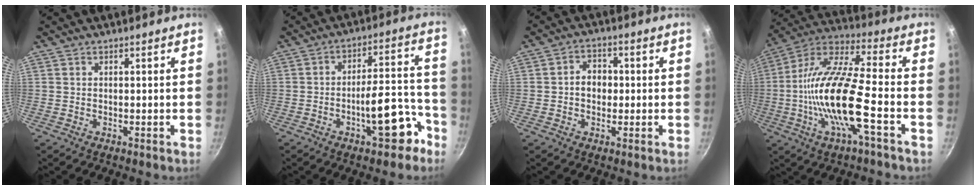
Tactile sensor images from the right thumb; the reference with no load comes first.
{"total": 12.4, "force": [-6.2, 4.8, 9.6], "torque": [-0.097, 0.068, -0.080]}
{"total": 5.1, "force": [-0.2, 4.1, 3.0], "torque": [-0.020, 0.012, -0.007]}
{"total": 18.9, "force": [-4.7, 4.8, 17.7], "torque": [-0.338, 0.034, -0.106]}